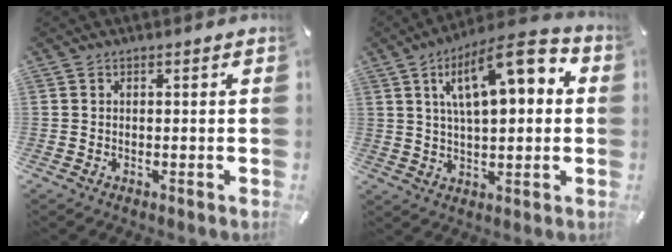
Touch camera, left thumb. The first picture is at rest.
{"total": 15.4, "force": [6.3, 6.3, 12.6], "torque": [-0.196, -0.016, 0.102]}